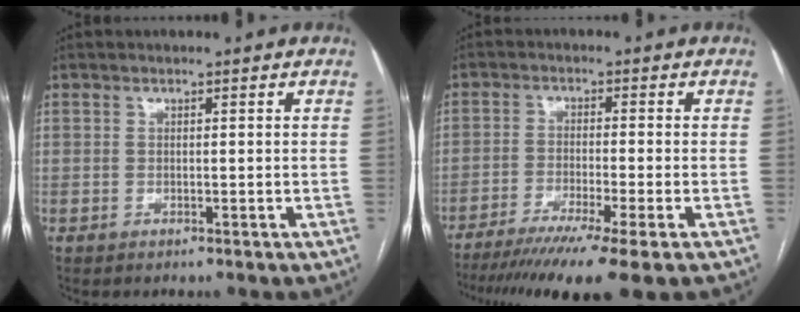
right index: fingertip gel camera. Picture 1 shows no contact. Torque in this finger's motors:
{"motor_torque": [1.50, -0.64, 0.90, 0.21]}